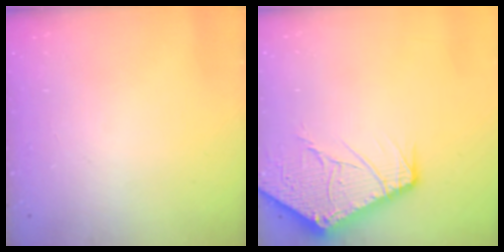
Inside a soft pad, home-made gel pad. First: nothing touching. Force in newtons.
{"total": 16.7, "press": 16.7, "slide": 1.1}